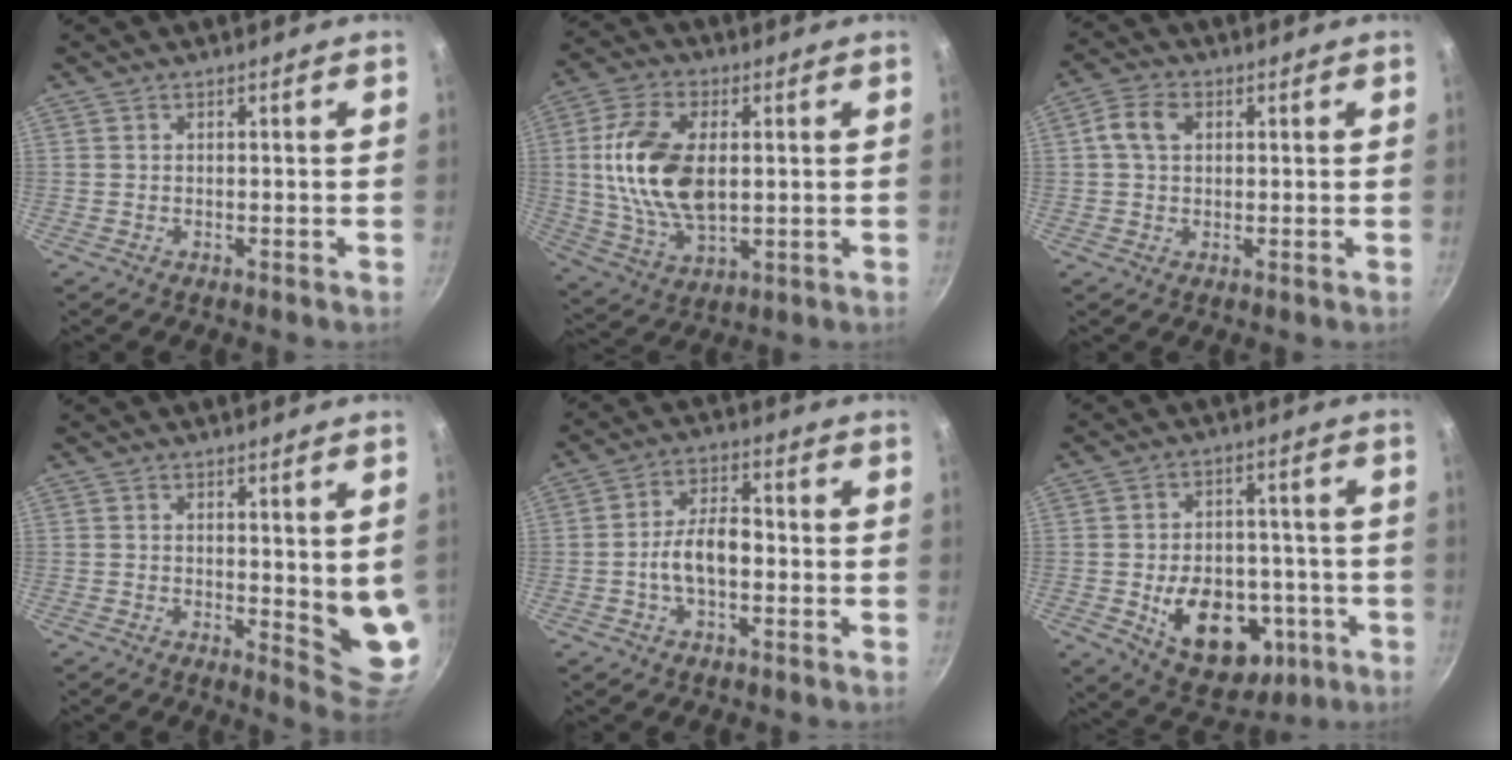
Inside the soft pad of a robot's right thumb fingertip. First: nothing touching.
{"total": 16.6, "force": [1.7, 9.5, 13.6], "torque": [-0.250, -0.002, 0.034]}
{"total": 5.2, "force": [1.2, 3.8, 3.3], "torque": [-0.051, 0.011, 0.014]}
{"total": 7.6, "force": [0.9, 2.5, 7.1], "torque": [-0.072, -0.029, 0.014]}
{"total": 7.9, "force": [-1.5, 4.3, 6.5], "torque": [-0.100, 0.033, -0.033]}
{"total": 17.2, "force": [-4.7, 12.1, 11.4], "torque": [-0.132, 0.022, -0.050]}